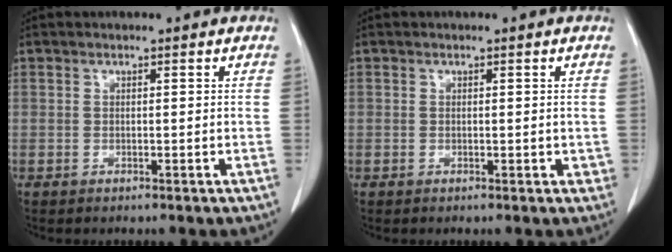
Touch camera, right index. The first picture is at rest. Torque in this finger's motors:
{"motor_torque": [0.06, 0.17, 0.01, 0.01]}